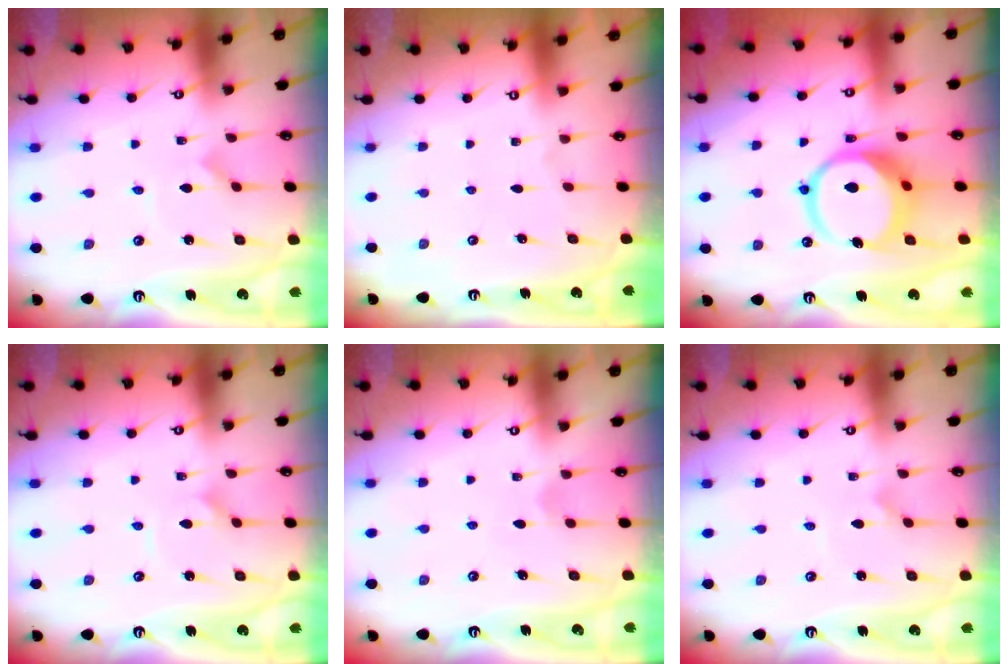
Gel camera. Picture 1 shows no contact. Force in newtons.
{"total": 0.0}
{"total": 13.3, "press": 13.1, "slide": 1.9}
{"total": 1.5, "press": 1.5, "slide": 0.0}
{"total": 5.0, "press": 4.9, "slide": 0.6}
{"total": 0.7, "press": 0.7, "slide": 0.1}